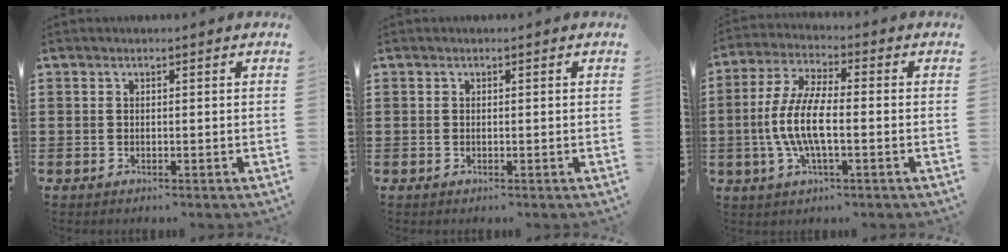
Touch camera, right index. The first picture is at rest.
{"total": 0.0}
{"total": 8.5, "force": [-1.9, 2.7, 7.9], "torque": [-0.182, -0.012, -0.044]}